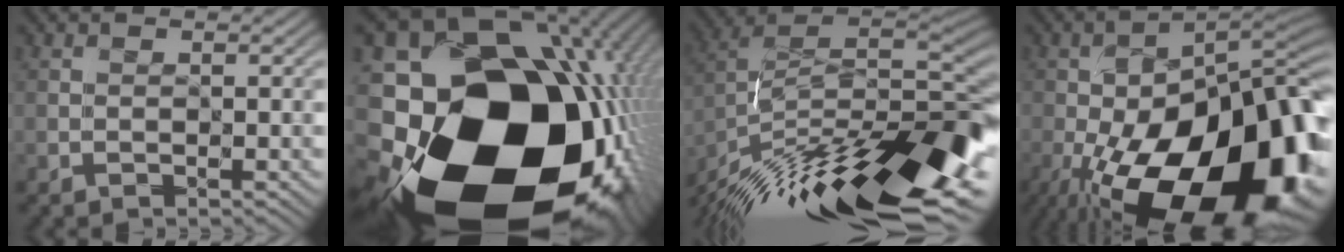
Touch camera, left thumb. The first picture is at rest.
{"total": 23.8, "force": [-6.6, 17.0, 15.2], "torque": [-0.301, -0.080, -0.069]}
{"total": 17.5, "force": [-9.9, 6.1, 13.1], "torque": [-0.253, 0.002, -0.168]}
{"total": 23.1, "force": [-10.1, 10.4, 18.0], "torque": [-0.296, -0.054, -0.136]}